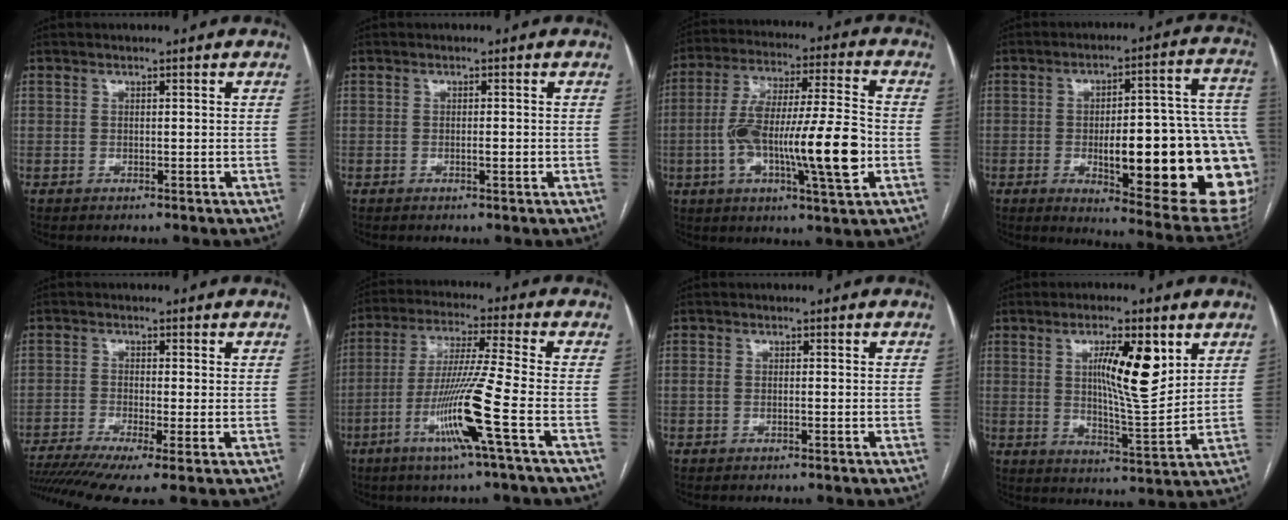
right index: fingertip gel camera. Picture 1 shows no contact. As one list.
[{"total": 0.9, "force": [-0.2, 0.3, 0.8], "torque": [-0.018, 0.000, -0.003]}, {"total": 18.0, "force": [-3.8, 2.5, 17.4], "torque": [-0.309, 0.009, -0.060]}, {"total": 28.4, "force": [-5.1, 6.2, 27.3], "torque": [-0.273, 0.016, -0.053]}, {"total": 11.2, "force": [-7.2, 1.8, 8.4], "torque": [-0.163, -0.015, -0.123]}, {"total": 12.6, "force": [-4.7, -1.9, 11.5], "torque": [-0.229, -0.019, -0.096]}, {"total": 1.0, "force": [-0.1, 0.7, 0.6], "torque": [-0.023, 0.005, 0.000]}, {"total": 11.1, "force": [4.0, 2.0, 10.1], "torque": [-0.166, -0.007, 0.066]}]